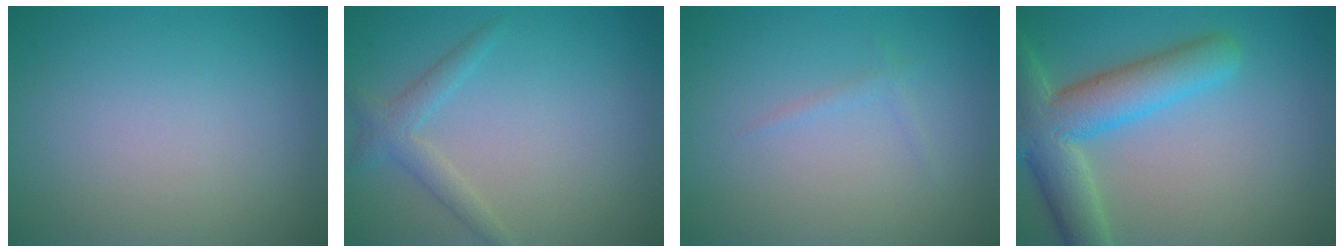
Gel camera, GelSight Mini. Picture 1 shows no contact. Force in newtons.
{"total": 2.0, "press": 2.0, "slide": 0.1}
{"total": 0.8, "press": 0.8, "slide": 0.0}
{"total": 7.4, "press": 7.3, "slide": 0.5}